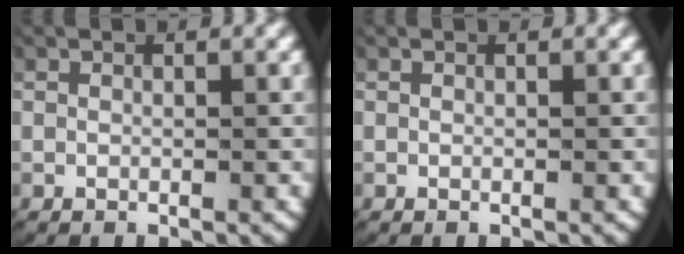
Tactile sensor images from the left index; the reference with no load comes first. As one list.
[{"total": 0.0}]